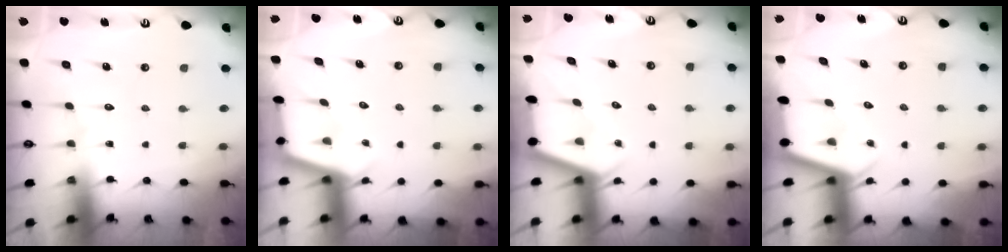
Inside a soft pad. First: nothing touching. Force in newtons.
{"total": 3.0, "press": 2.9, "slide": 0.3}
{"total": 2.9, "press": 2.8, "slide": 0.4}
{"total": 2.8, "press": 2.8, "slide": 0.4}